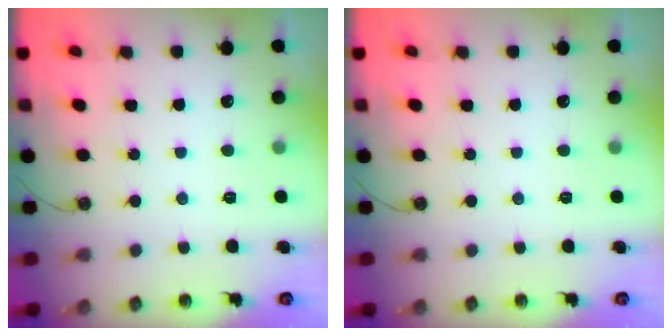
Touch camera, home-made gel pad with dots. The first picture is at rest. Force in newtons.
{"total": 0.0}